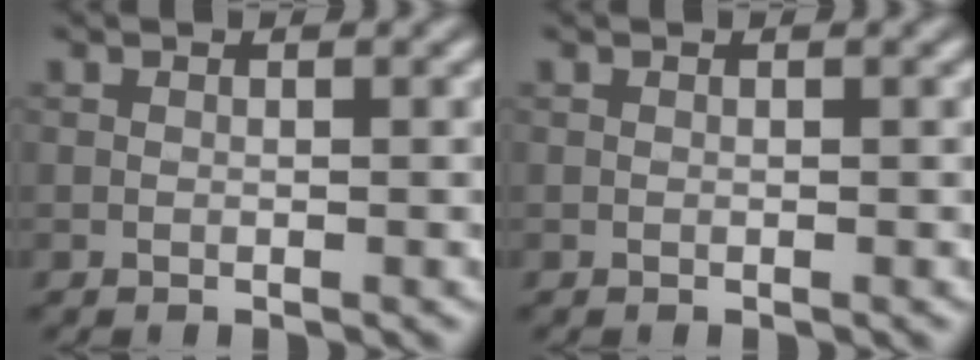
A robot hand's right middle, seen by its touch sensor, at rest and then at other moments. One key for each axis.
{"total": 0.0}